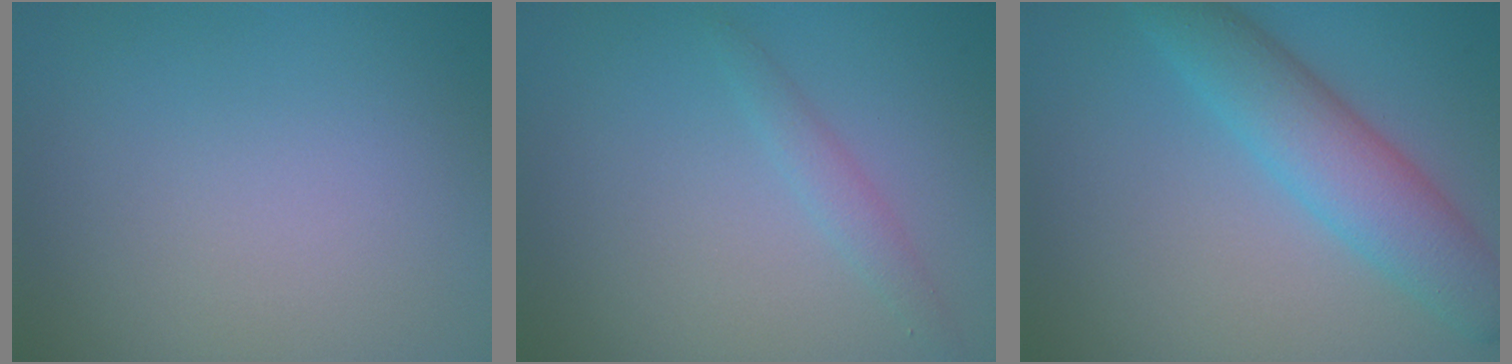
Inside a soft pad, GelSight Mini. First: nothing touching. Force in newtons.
{"total": 1.4, "press": 1.4, "slide": 0.0}
{"total": 5.5, "press": 5.5, "slide": 0.2}